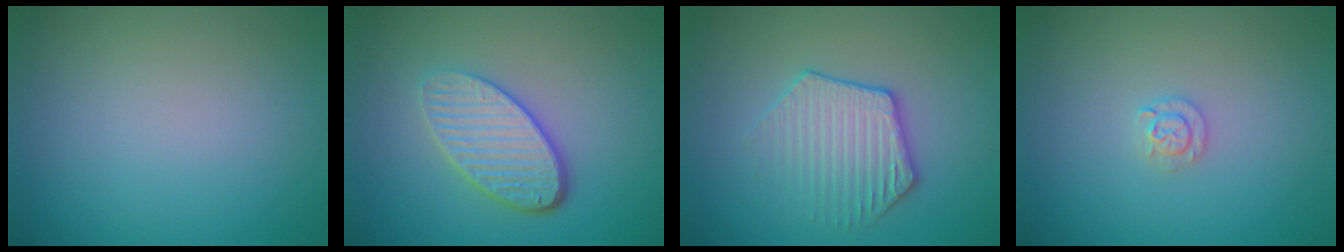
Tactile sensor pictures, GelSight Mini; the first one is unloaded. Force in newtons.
{"total": 4.8, "press": 3.6, "slide": 3.3}
{"total": 3.4, "press": 3.1, "slide": 1.1}
{"total": 1.3, "press": 1.3, "slide": 0.2}